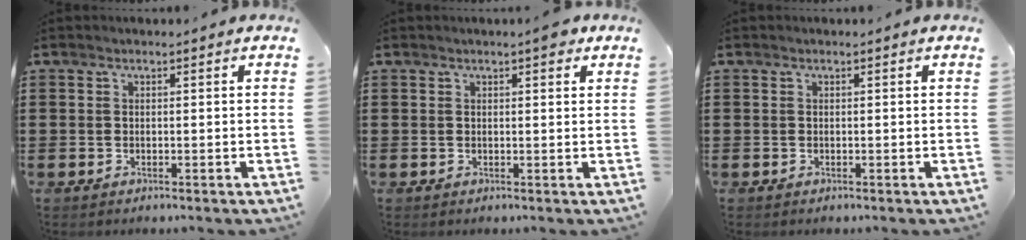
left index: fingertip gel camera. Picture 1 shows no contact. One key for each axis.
{"total": 2.0, "fx": 1.3, "fy": 0.4, "fz": 1.5, "tx": -0.023, "ty": 0.000, "tz": 0.020}
{"total": 0.0}